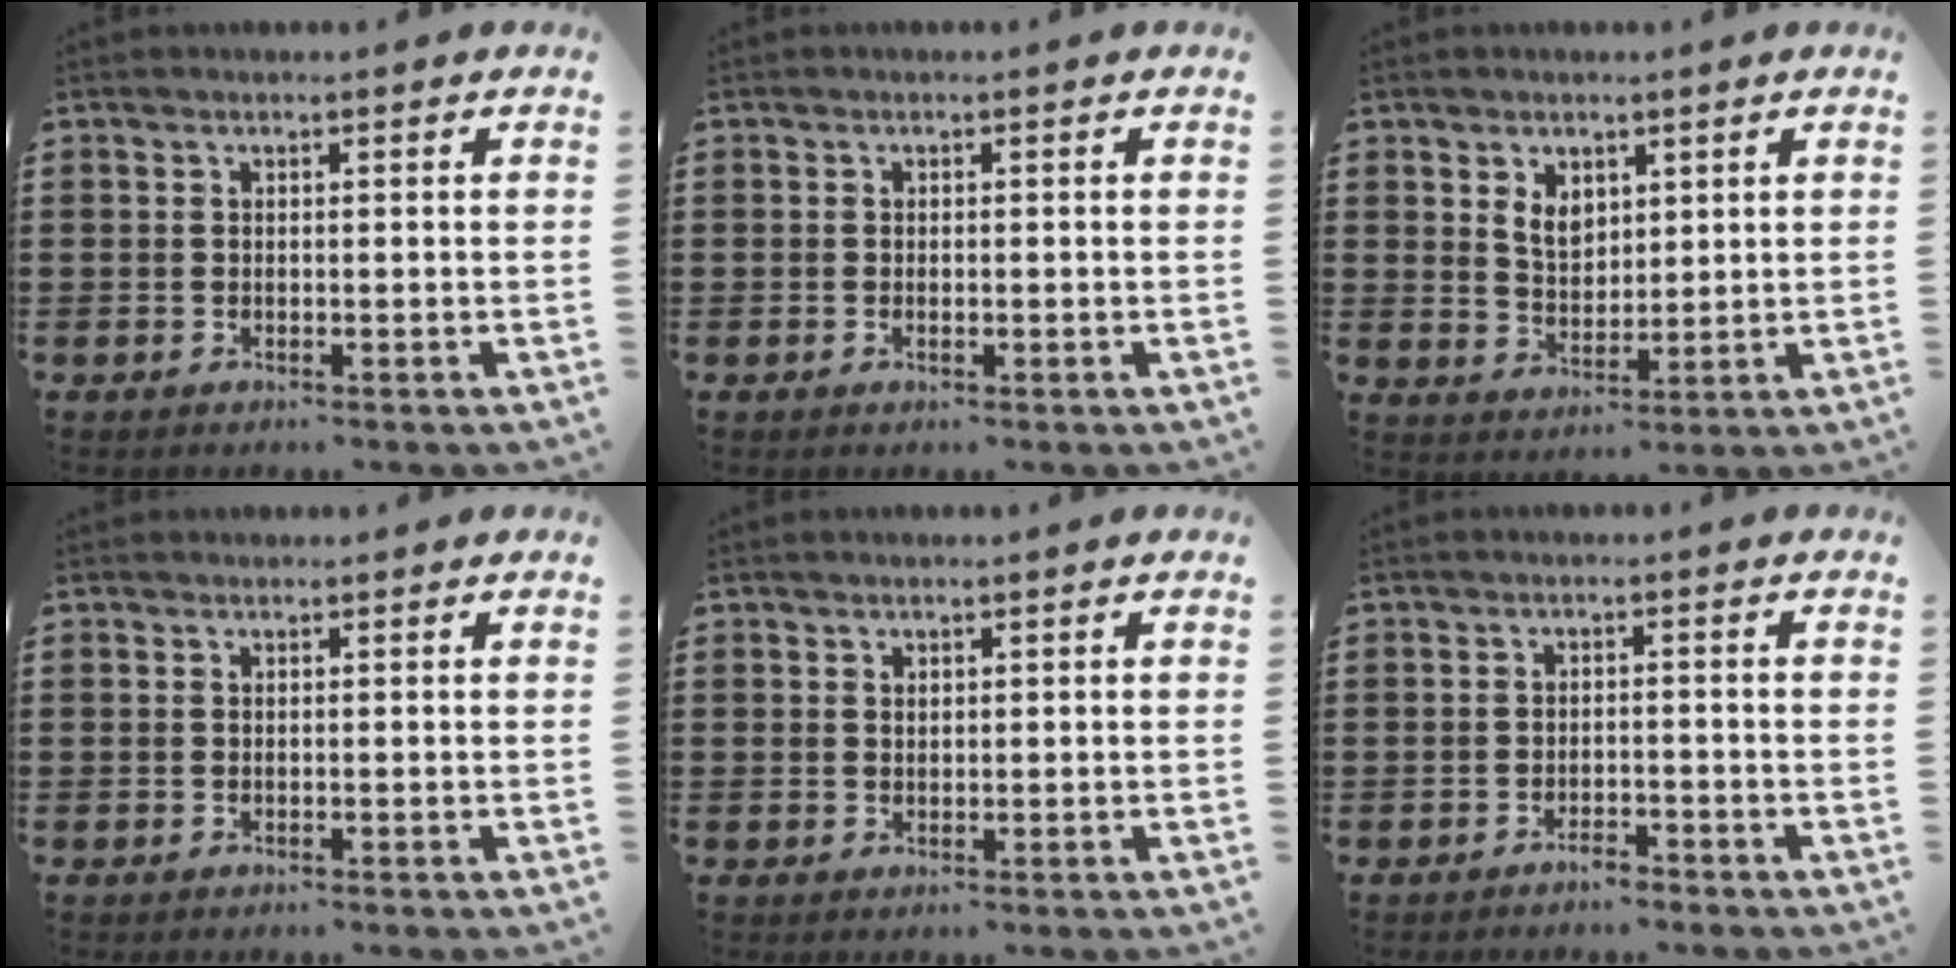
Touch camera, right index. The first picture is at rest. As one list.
[{"total": 0.8, "force": [-0.2, 0.1, 0.7], "torque": [-0.016, -0.007, -0.001]}, {"total": 4.1, "force": [2.0, 2.9, 2.1], "torque": [-0.043, 0.007, 0.034]}, {"total": 0.0}, {"total": 0.9, "force": [0.7, 0.5, 0.1], "torque": [-0.004, 0.001, 0.014]}, {"total": 2.0, "force": [-1.8, 0.4, 0.6], "torque": [-0.015, 0.000, -0.036]}]